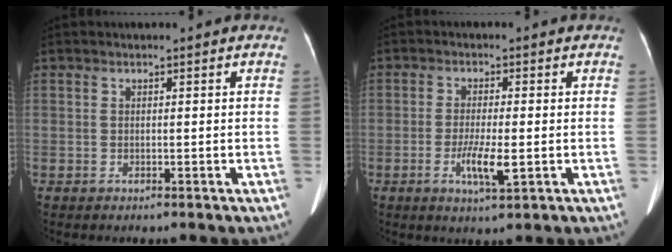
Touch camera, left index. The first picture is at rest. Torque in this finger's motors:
{"motor_torque": [0.07, 0.02, 0.09, 0.03]}